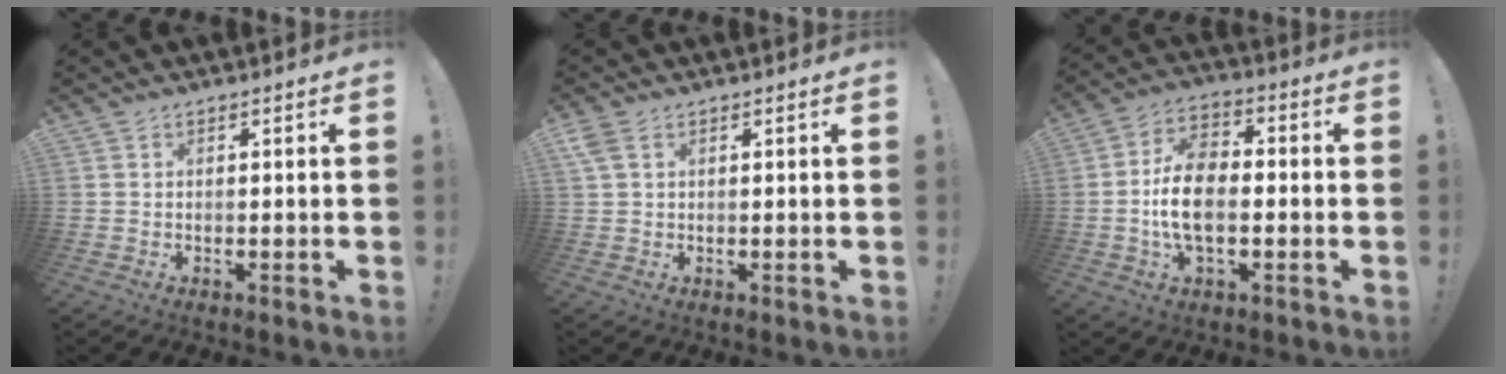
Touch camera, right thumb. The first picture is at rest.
{"total": 3.5, "force": [1.4, 2.1, 2.4], "torque": [-0.054, 0.007, 0.031]}
{"total": 12.7, "force": [-2.1, 7.6, 9.9], "torque": [-0.182, 0.005, -0.040]}